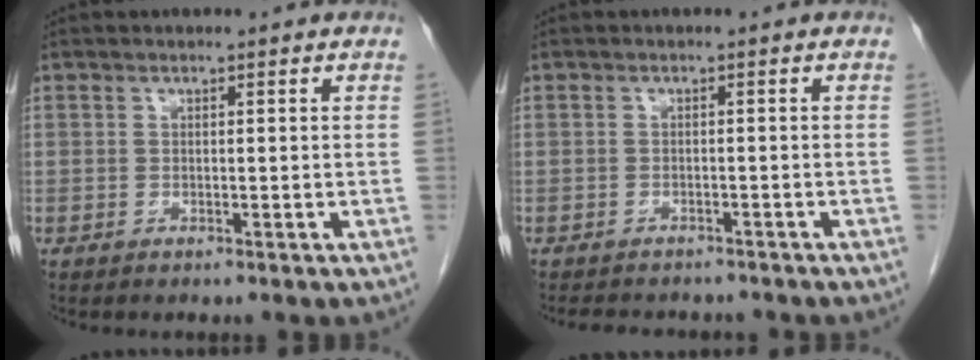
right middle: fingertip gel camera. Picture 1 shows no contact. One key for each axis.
{"total": 7.4, "fx": -6.5, "fy": 2.6, "fz": 2.2, "tx": -0.033, "ty": 0.000, "tz": -0.081}